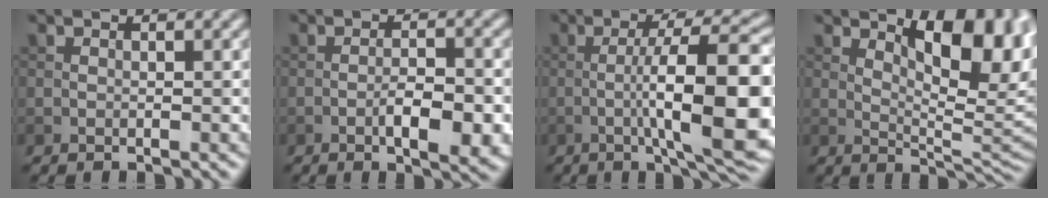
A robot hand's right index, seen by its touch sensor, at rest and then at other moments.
{"total": 4.8, "force": [-1.8, 1.5, 4.2], "torque": [-0.068, -0.001, -0.026]}
{"total": 12.9, "force": [-1.8, 2.9, 12.5], "torque": [-0.177, 0.007, -0.029]}
{"total": 9.9, "force": [3.5, 4.4, 8.2], "torque": [-0.115, 0.003, 0.051]}